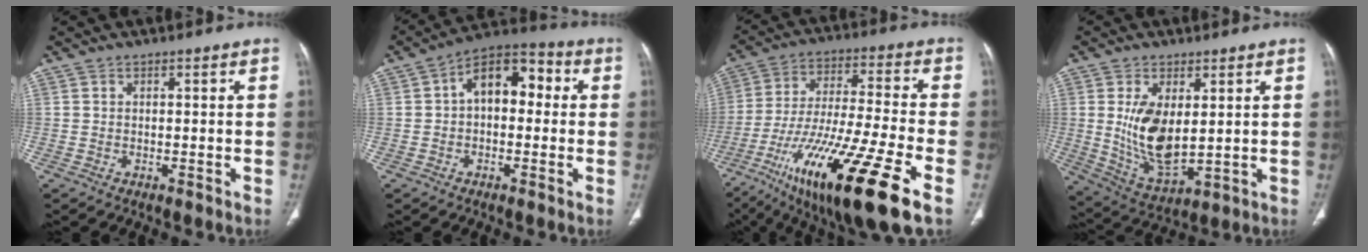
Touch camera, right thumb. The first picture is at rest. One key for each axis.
{"total": 11.0, "fx": 1.1, "fy": 6.9, "fz": 8.5, "tx": -0.100, "ty": 0.036, "tz": 0.003}
{"total": 25.6, "fx": -11.6, "fy": 4.7, "fz": 22.3, "tx": -0.422, "ty": 0.005, "tz": -0.199}
{"total": 11.7, "fx": 1.7, "fy": 5.9, "fz": 9.9, "tx": -0.177, "ty": -0.024, "tz": 0.050}